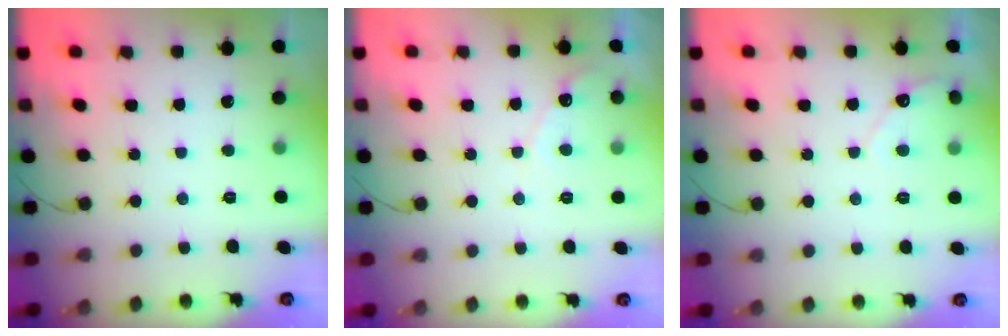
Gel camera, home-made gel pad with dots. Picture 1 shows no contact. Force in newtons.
{"total": 4.2, "press": 4.2, "slide": 0.2}
{"total": 5.7, "press": 5.7, "slide": 0.4}